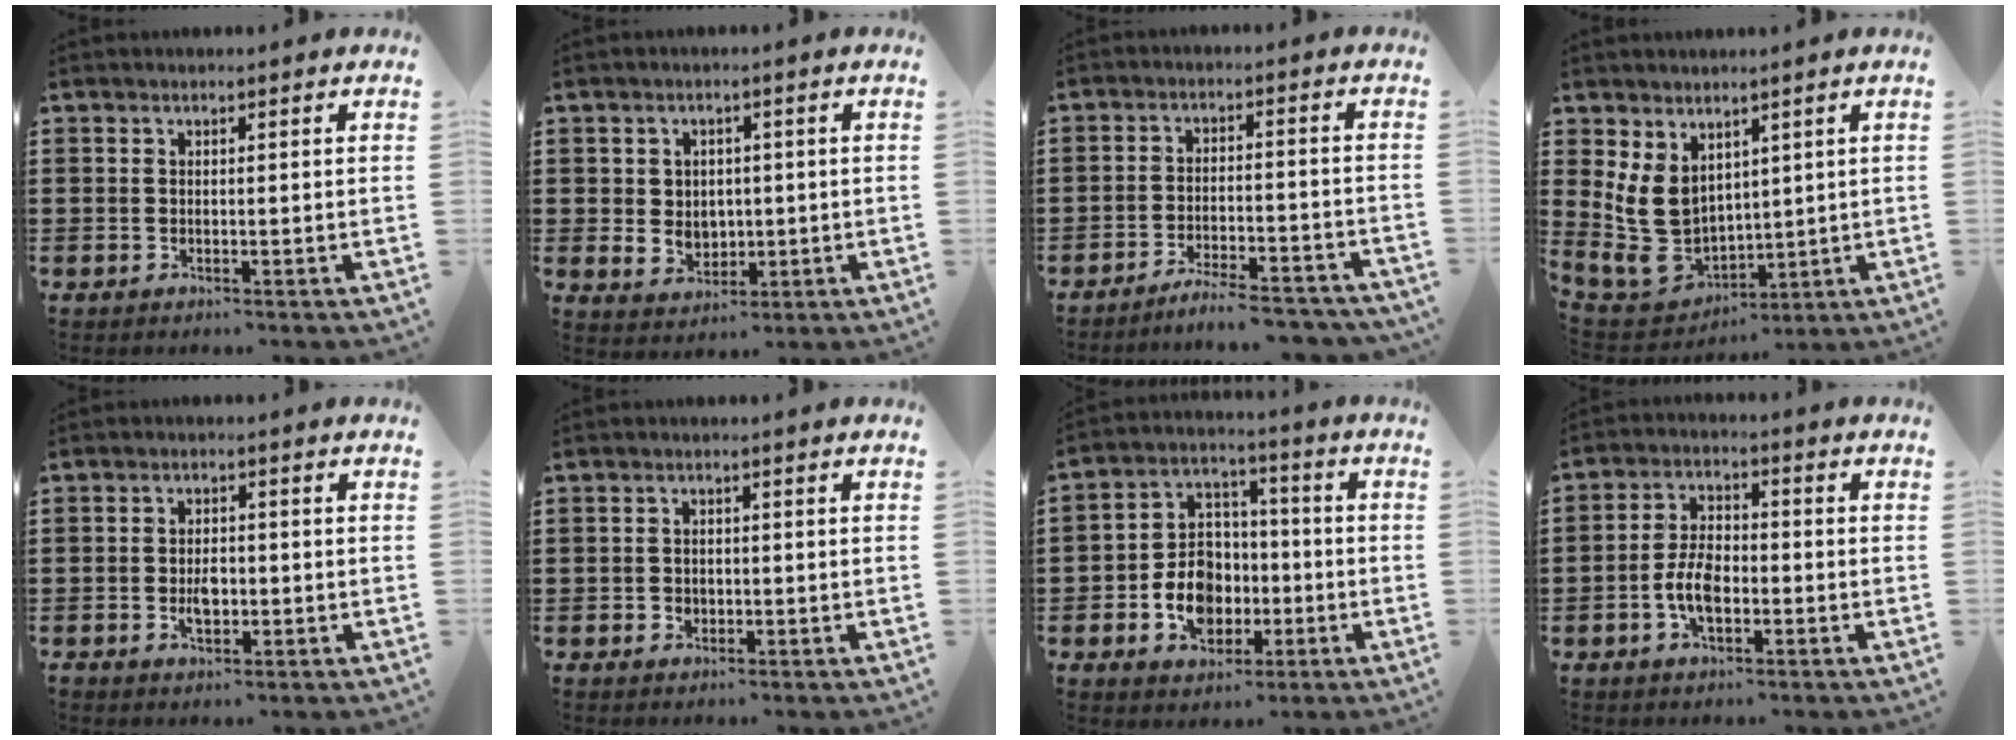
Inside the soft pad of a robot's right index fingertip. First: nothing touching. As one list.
[{"total": 3.2, "force": [0.8, 3.1, 0.6], "torque": [-0.019, 0.007, 0.012]}, {"total": 5.1, "force": [-4.8, 0.0, 1.7], "torque": [-0.028, -0.003, -0.091]}, {"total": 9.2, "force": [2.4, 7.0, 5.5], "torque": [-0.166, -0.018, 0.047]}, {"total": 2.8, "force": [-0.7, 1.7, 2.1], "torque": [-0.033, -0.003, -0.014]}, {"total": 1.3, "force": [-0.4, 1.2, 0.3], "torque": [-0.010, 0.002, -0.009]}, {"total": 9.1, "force": [-2.9, 7.2, 4.8], "torque": [-0.101, 0.021, -0.050]}, {"total": 5.9, "force": [-1.8, 3.2, 4.7], "torque": [-0.109, 0.002, -0.038]}]